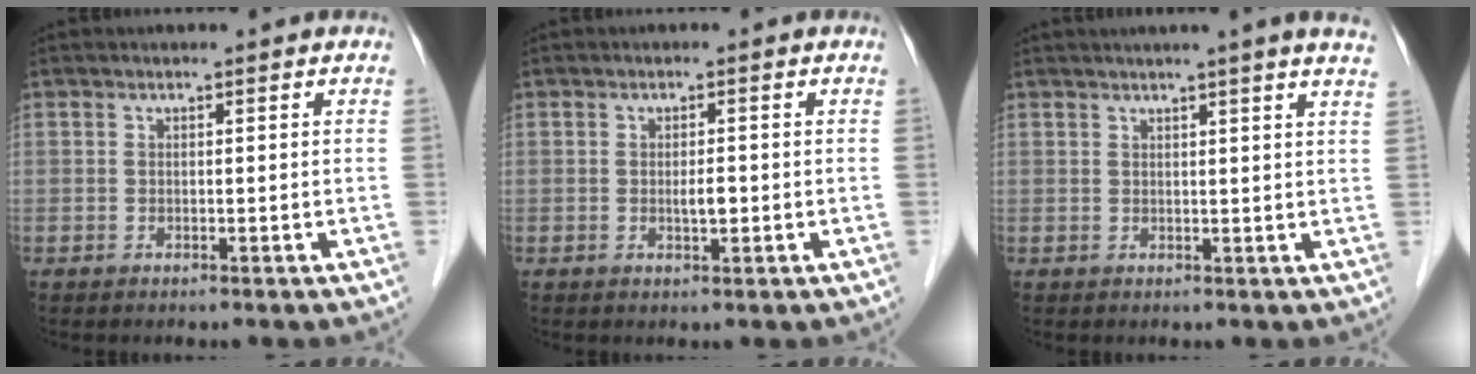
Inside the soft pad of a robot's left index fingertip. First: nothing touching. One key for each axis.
{"total": 1.8, "fx": -0.3, "fy": 0.6, "fz": 1.7, "tx": -0.030, "ty": -0.001, "tz": -0.004}
{"total": 9.0, "fx": 7.4, "fy": -1.0, "fz": 5.0, "tx": -0.059, "ty": 0.010, "tz": 0.070}